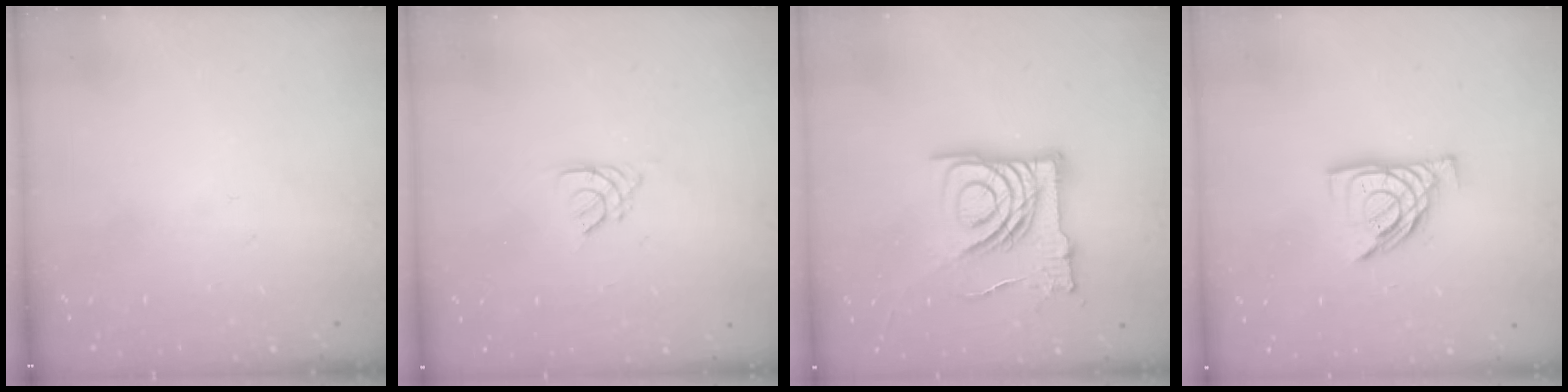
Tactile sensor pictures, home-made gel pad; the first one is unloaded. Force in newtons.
{"total": 2.8, "press": 2.7, "slide": 0.5}
{"total": 15.9, "press": 15.9, "slide": 1.7}
{"total": 10.7, "press": 10.6, "slide": 1.2}